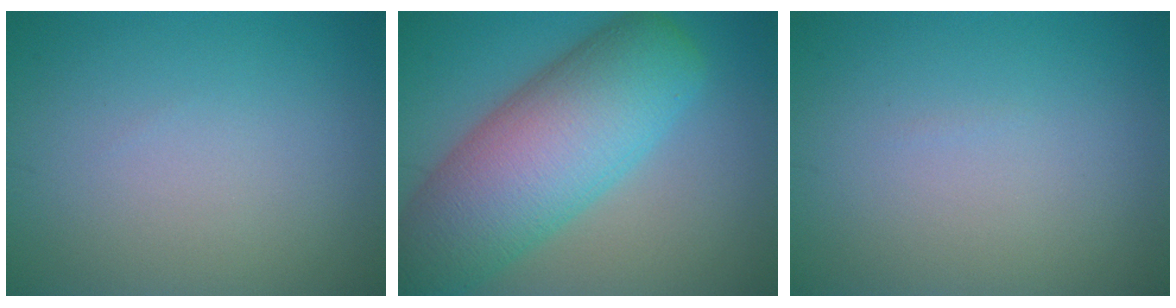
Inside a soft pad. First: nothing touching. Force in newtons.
{"total": 11.8, "press": 11.8, "slide": 0.4}
{"total": 0.0}